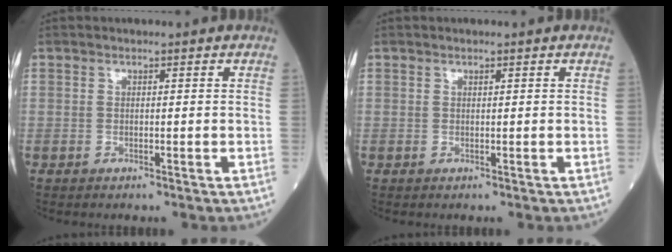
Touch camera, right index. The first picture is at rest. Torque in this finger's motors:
{"motor_torque": [0.03, 0.01, -0.09, -0.01]}